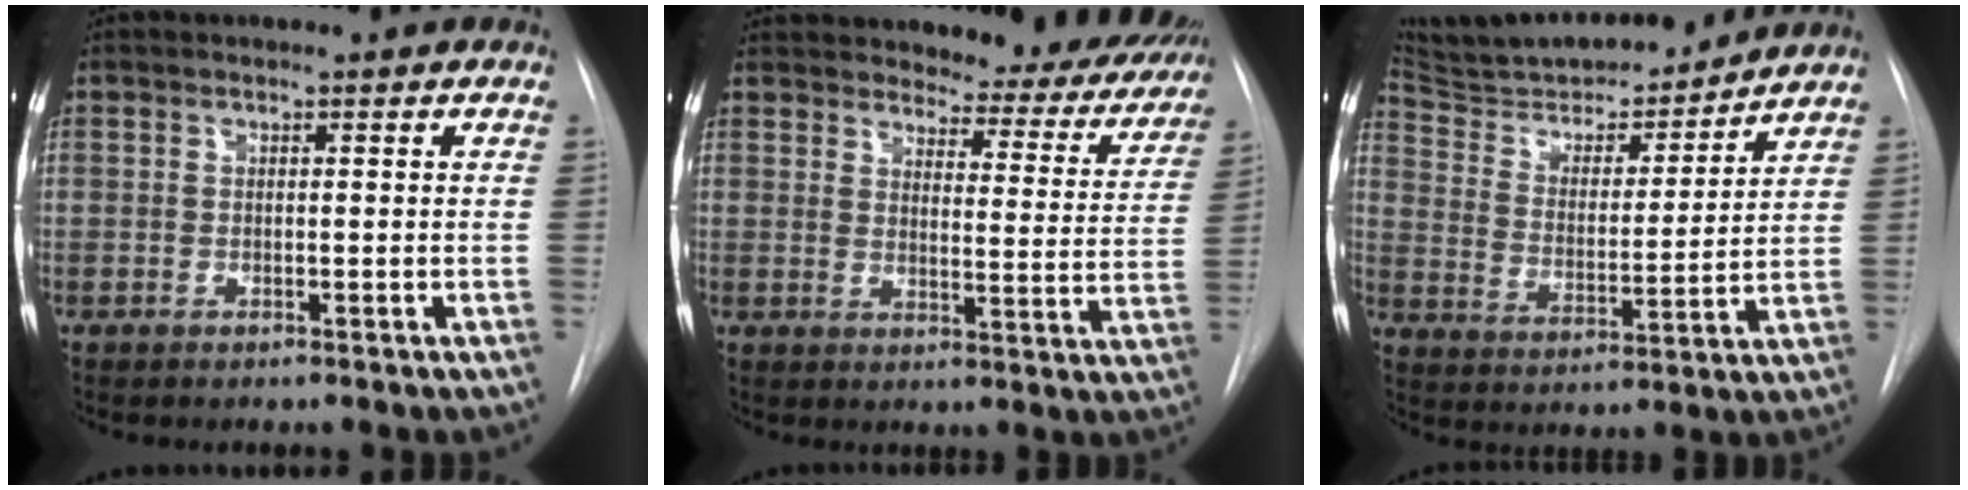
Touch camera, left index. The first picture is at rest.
{"total": 19.7, "force": [18.0, 5.8, 5.4], "torque": [-0.052, -0.047, 0.202]}
{"total": 17.7, "force": [16.5, 3.5, 5.4], "torque": [-0.088, -0.008, 0.264]}